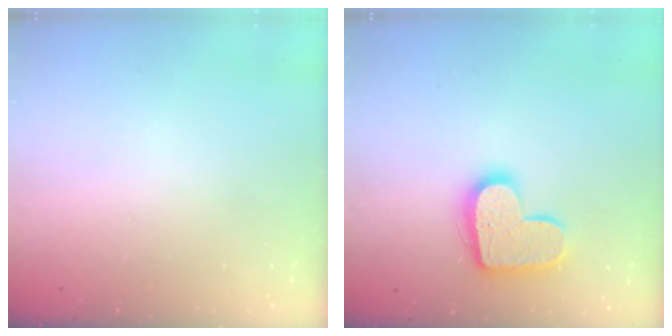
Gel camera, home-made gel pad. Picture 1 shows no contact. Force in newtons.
{"total": 14.9, "press": 14.9, "slide": 1.0}